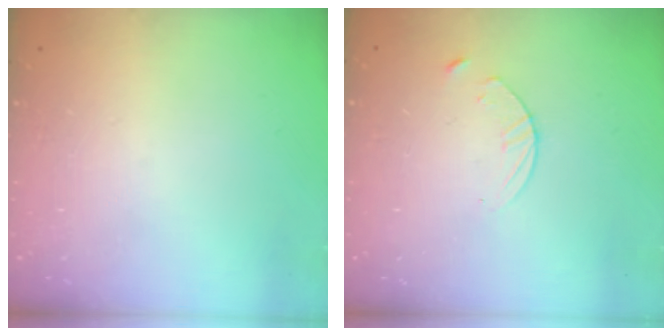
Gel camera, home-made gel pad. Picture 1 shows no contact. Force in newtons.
{"total": 3.1, "press": 3.1, "slide": 0.3}